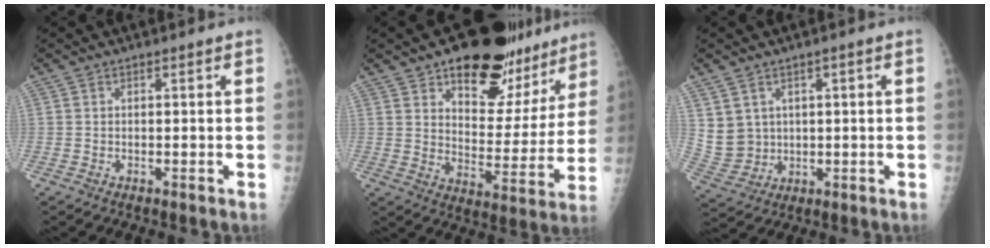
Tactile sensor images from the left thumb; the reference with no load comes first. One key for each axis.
{"total": 21.7, "fx": 14.8, "fy": 11.2, "fz": 11.3, "tx": -0.096, "ty": -0.077, "tz": 0.206}
{"total": 6.9, "fx": 2.1, "fy": 6.3, "fz": 2.0, "tx": -0.021, "ty": -0.011, "tz": 0.060}